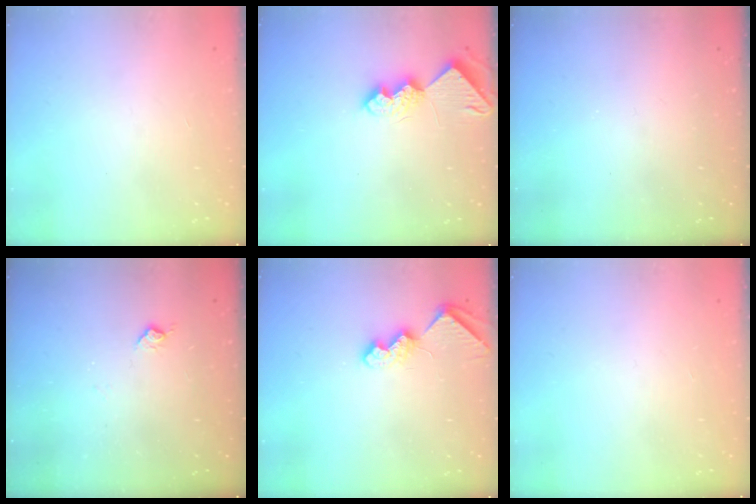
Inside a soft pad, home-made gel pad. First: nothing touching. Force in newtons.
{"total": 9.6, "press": 9.6, "slide": 0.6}
{"total": 0.0}
{"total": 5.3, "press": 5.2, "slide": 0.8}
{"total": 7.4, "press": 7.3, "slide": 0.9}
{"total": 0.0}